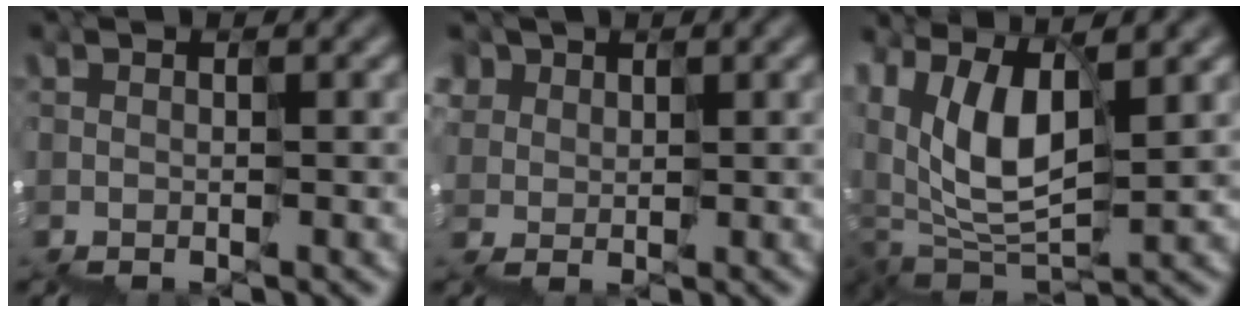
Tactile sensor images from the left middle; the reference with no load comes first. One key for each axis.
{"total": 3.3, "fx": 1.2, "fy": 3.0, "fz": -0.6, "tx": 0.022, "ty": 0.019, "tz": 0.021}
{"total": 5.2, "fx": 3.2, "fy": 2.7, "fz": 3.0, "tx": -0.077, "ty": 0.011, "tz": 0.058}